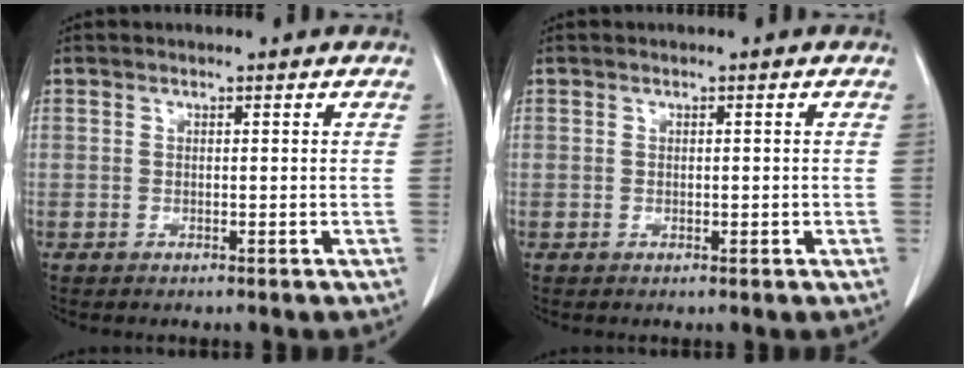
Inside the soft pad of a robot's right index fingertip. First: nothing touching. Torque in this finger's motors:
{"motor_torque": [-0.35, 0.49, -0.05, 0.00]}